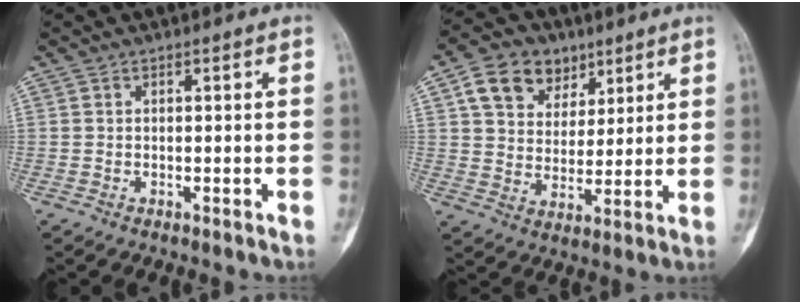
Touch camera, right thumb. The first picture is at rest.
{"total": 12.0, "force": [6.0, 8.9, 5.4], "torque": [-0.063, -0.015, 0.106]}